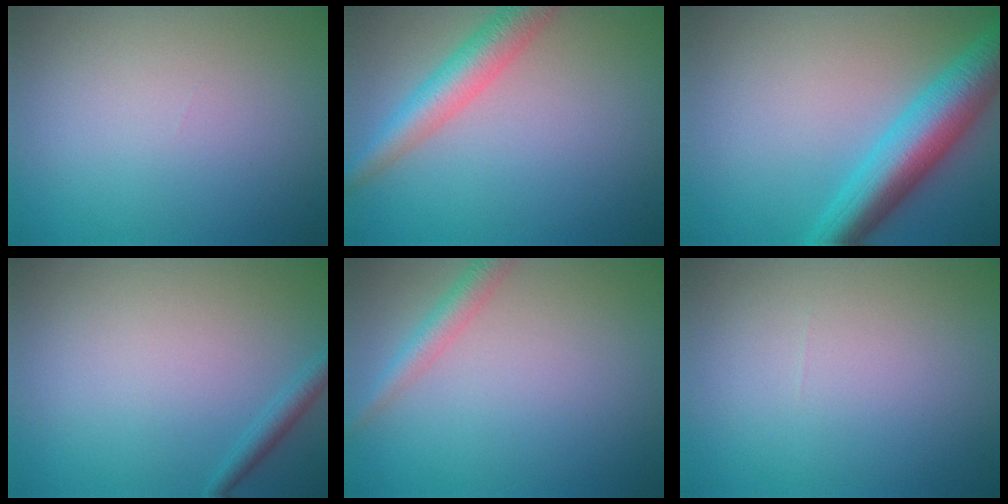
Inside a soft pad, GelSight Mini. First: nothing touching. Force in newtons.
{"total": 4.4, "press": 4.4, "slide": 0.1}
{"total": 7.5, "press": 7.5, "slide": 0.3}
{"total": 1.4, "press": 1.4, "slide": 0.1}
{"total": 2.2, "press": 2.2, "slide": 0.1}
{"total": 0.0}